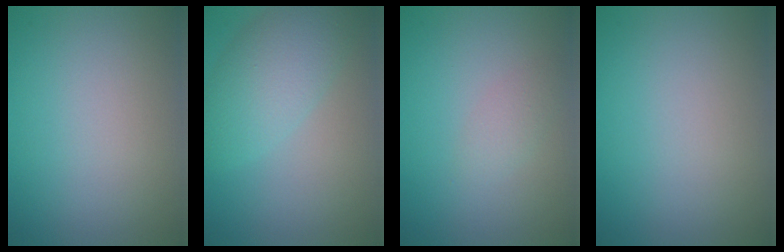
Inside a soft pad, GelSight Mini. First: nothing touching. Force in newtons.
{"total": 4.7, "press": 4.7, "slide": 0.1}
{"total": 1.2, "press": 1.2, "slide": 0.1}
{"total": 0.0}